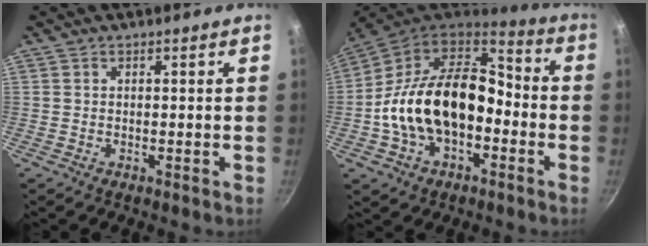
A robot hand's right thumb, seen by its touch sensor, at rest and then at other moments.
{"total": 22.3, "force": [-3.7, 14.5, 16.5], "torque": [-0.272, 0.059, -0.071]}